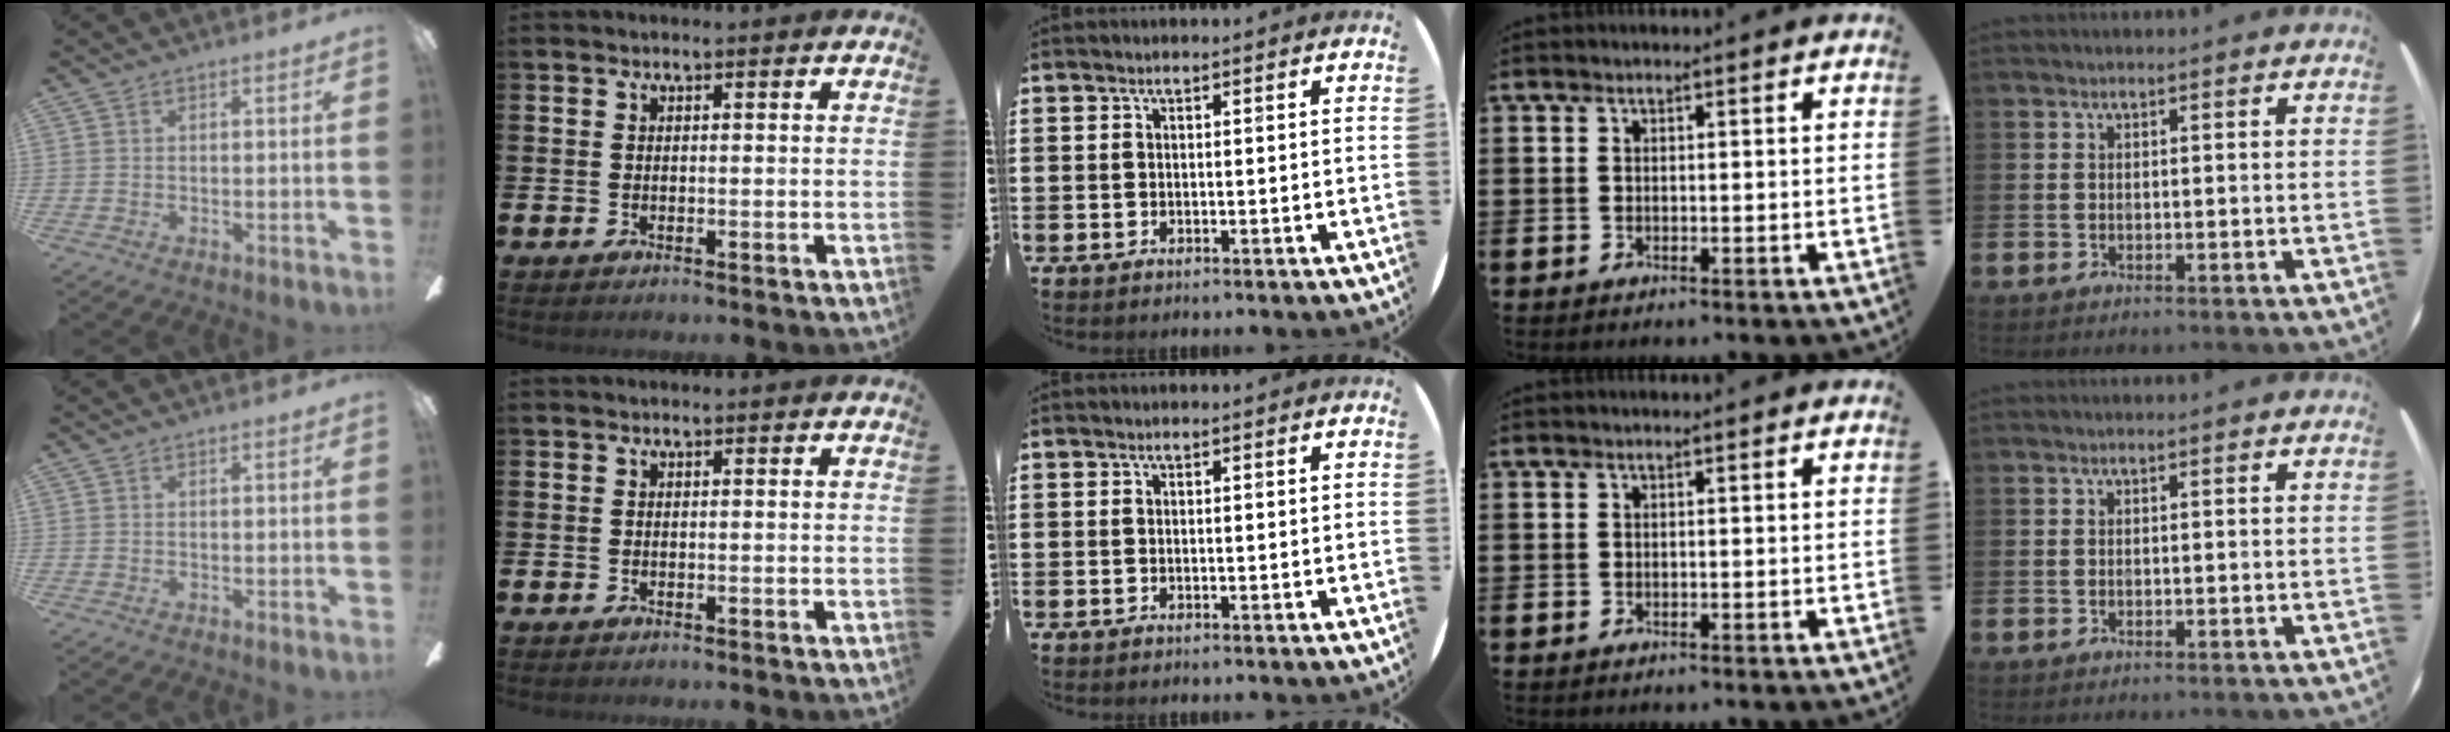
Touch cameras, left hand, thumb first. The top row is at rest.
{}